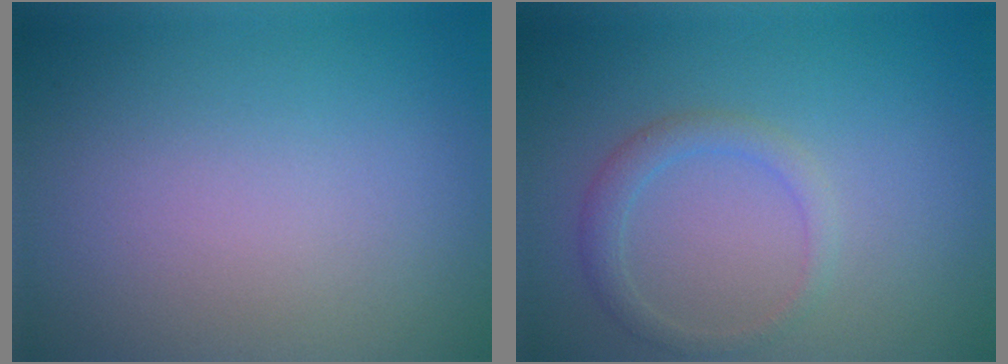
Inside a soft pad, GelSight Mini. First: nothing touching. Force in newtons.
{"total": 1.8, "press": 1.8, "slide": 0.1}